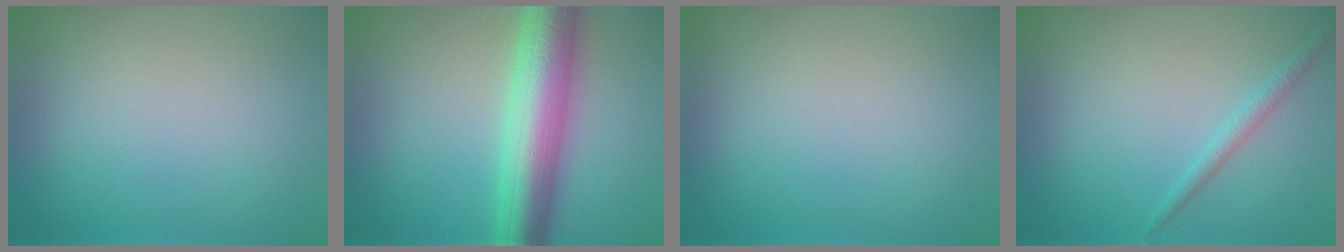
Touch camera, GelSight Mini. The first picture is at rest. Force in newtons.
{"total": 8.5, "press": 8.5, "slide": 0.1}
{"total": 0.0}
{"total": 1.3, "press": 1.3, "slide": 0.0}